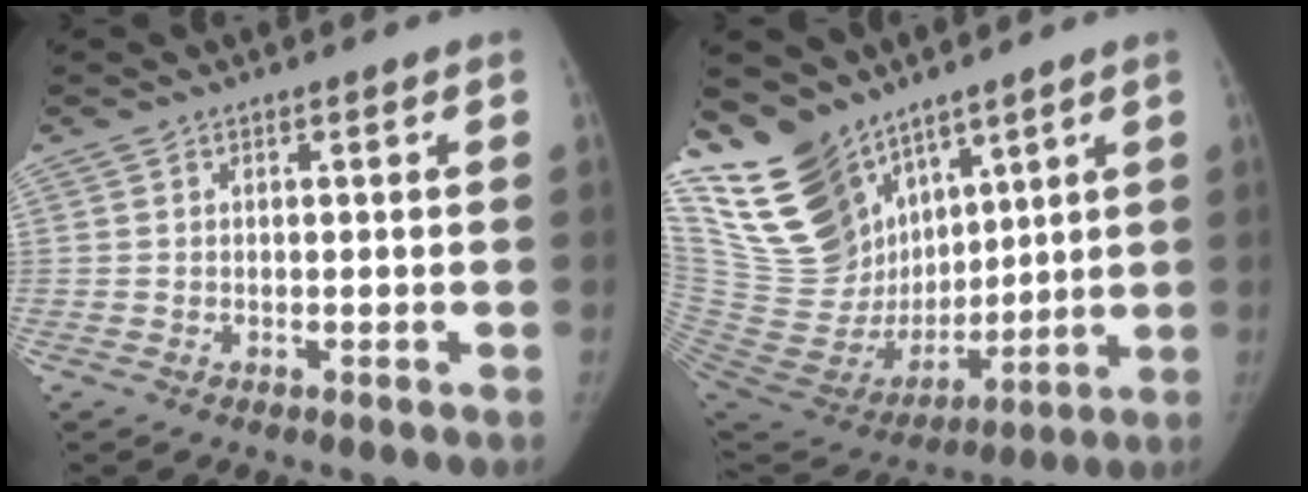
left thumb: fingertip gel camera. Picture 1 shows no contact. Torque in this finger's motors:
{"motor_torque": [0.41, 0.31, 0.72, -2.05, 0.09]}